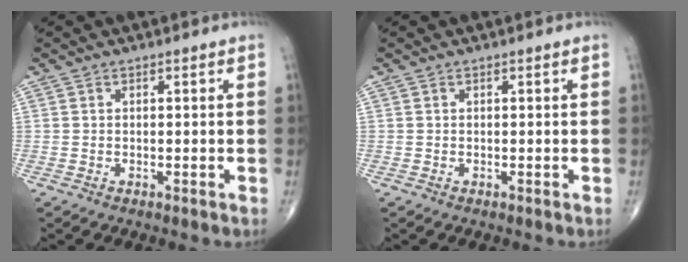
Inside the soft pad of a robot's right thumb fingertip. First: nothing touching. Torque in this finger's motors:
{"motor_torque": [0.03, 0.05, -0.01, 0.00, 0.01]}